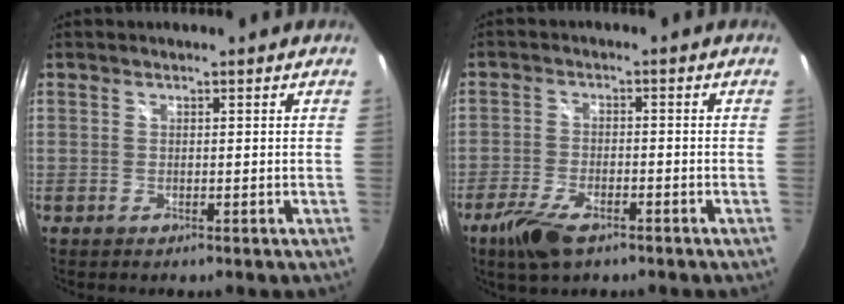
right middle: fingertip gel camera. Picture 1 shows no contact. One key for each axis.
{"total": 8.0, "fx": -5.2, "fy": 3.1, "fz": 5.2, "tx": -0.132, "ty": -0.020, "tz": -0.098}